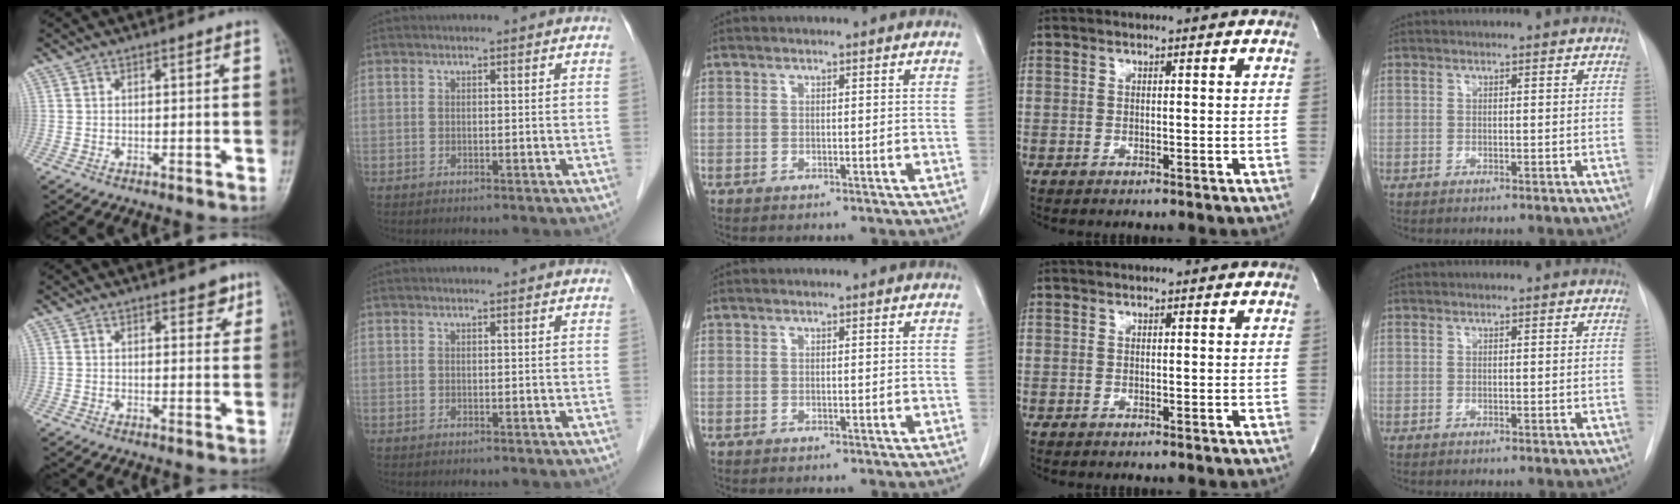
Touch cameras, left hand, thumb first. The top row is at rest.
{"thumb": {"total": 3.6, "force": [2.2, 1.7, 2.3], "torque": [-0.010, -0.010, 0.025]}, "index": {"total": 1.2, "force": [1.2, 0.1, 0.3], "torque": [-0.013, 0.008, 0.014]}}